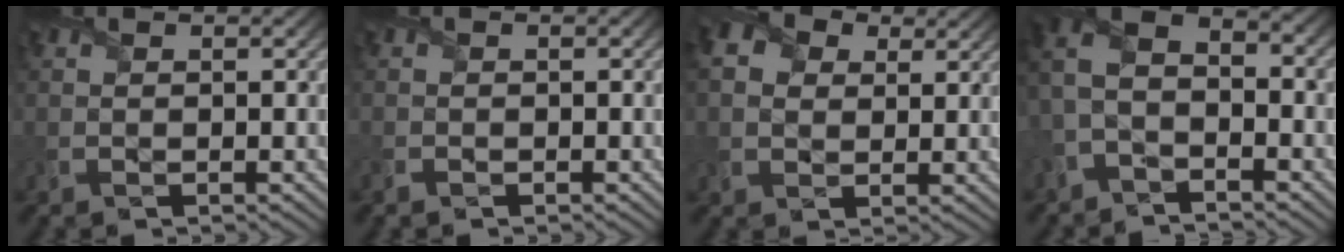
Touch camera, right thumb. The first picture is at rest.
{"total": 0.9, "force": [-0.8, 0.4, 0.2], "torque": [-0.007, -0.002, -0.019]}
{"total": 5.8, "force": [2.6, 4.2, 3.2], "torque": [-0.093, 0.005, 0.040]}
{"total": 6.7, "force": [-2.1, 3.9, 5.0], "torque": [-0.116, 0.004, -0.056]}